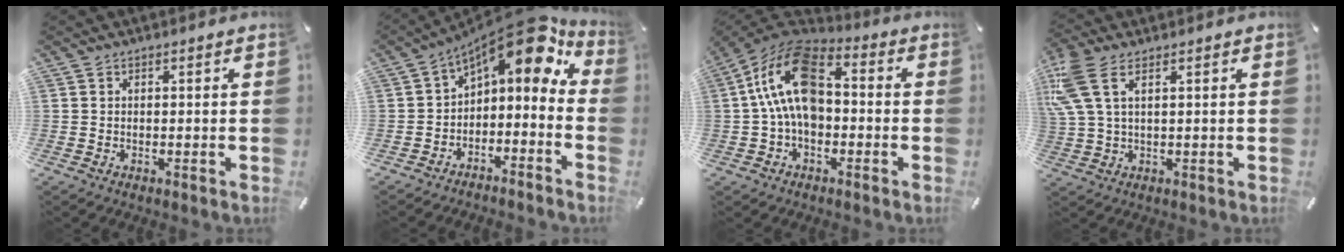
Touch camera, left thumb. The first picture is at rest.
{"total": 12.0, "force": [7.6, 5.3, 7.6], "torque": [-0.116, -0.057, 0.130]}
{"total": 16.7, "force": [1.3, 10.8, 12.7], "torque": [-0.271, 0.003, 0.018]}
{"total": 7.8, "force": [3.4, 3.8, 5.9], "torque": [-0.146, -0.002, 0.063]}